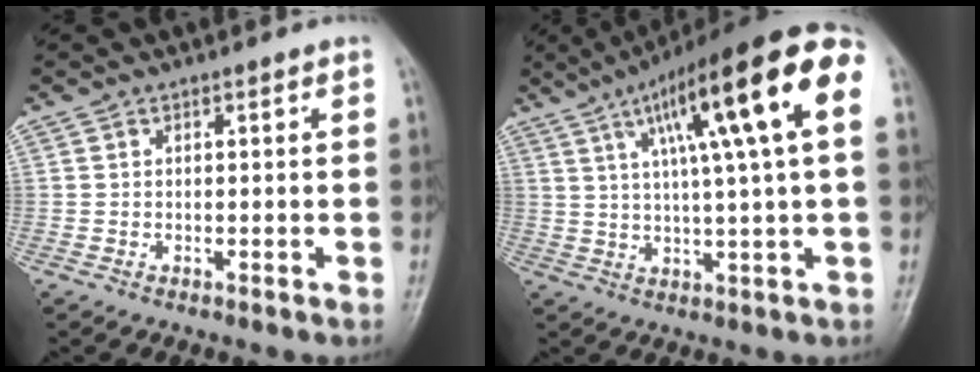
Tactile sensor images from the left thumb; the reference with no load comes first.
{"total": 20.0, "force": [6.5, 3.0, 18.7], "torque": [-0.286, 0.018, 0.094]}